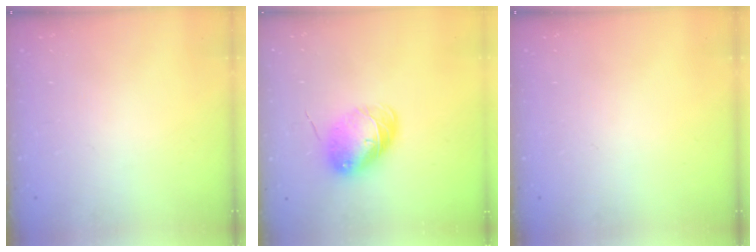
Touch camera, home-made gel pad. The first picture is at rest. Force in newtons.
{"total": 8.5, "press": 8.5, "slide": 0.7}
{"total": 0.0}